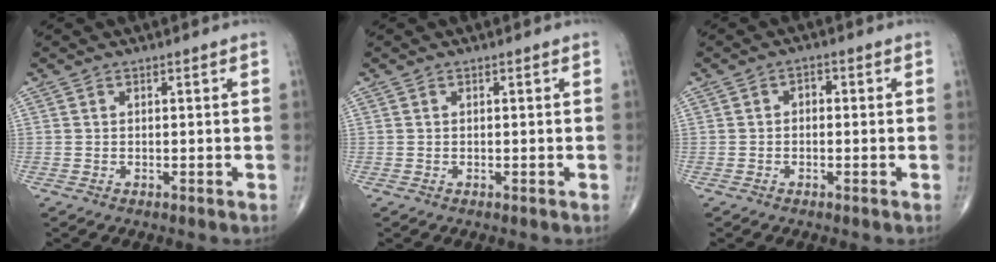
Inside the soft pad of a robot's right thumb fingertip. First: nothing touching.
{"total": 0.0}
{"total": 1.8, "force": [-0.1, 1.3, 1.3], "torque": [-0.005, 0.008, -0.010]}